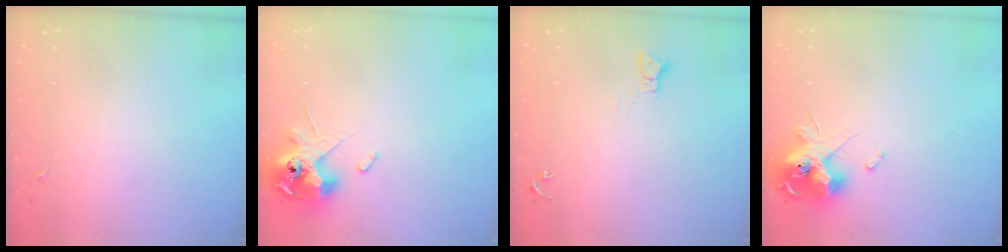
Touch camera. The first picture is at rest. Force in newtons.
{"total": 11.6, "press": 11.4, "slide": 2.1}
{"total": 2.3, "press": 2.3, "slide": 0.3}
{"total": 13.9, "press": 13.8, "slide": 1.9}